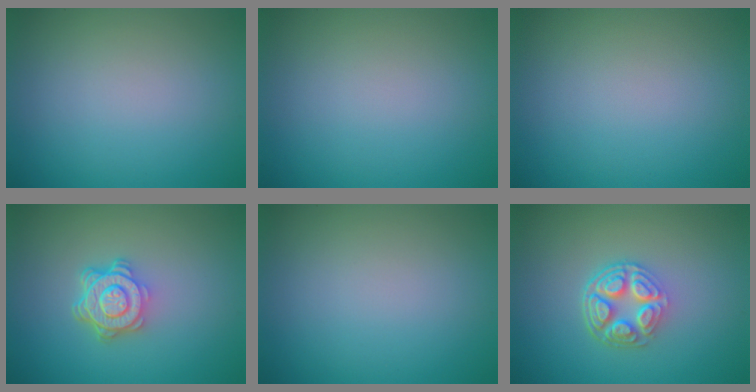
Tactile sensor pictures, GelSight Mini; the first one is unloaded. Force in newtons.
{"total": 0.0}
{"total": 0.0}
{"total": 4.7, "press": 3.4, "slide": 3.2}
{"total": 0.0}
{"total": 5.0, "press": 3.7, "slide": 3.4}